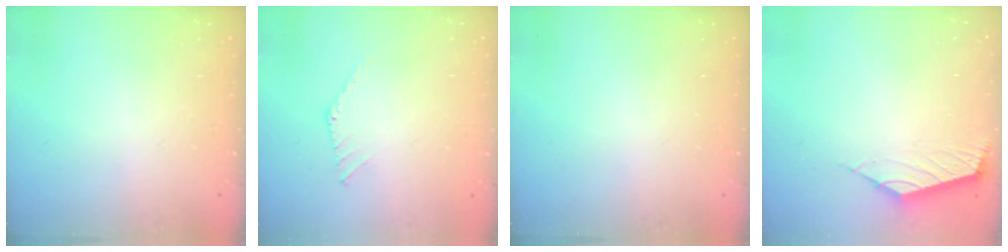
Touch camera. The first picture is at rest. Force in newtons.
{"total": 0.0}
{"total": 0.0}
{"total": 2.6, "press": 2.5, "slide": 0.7}